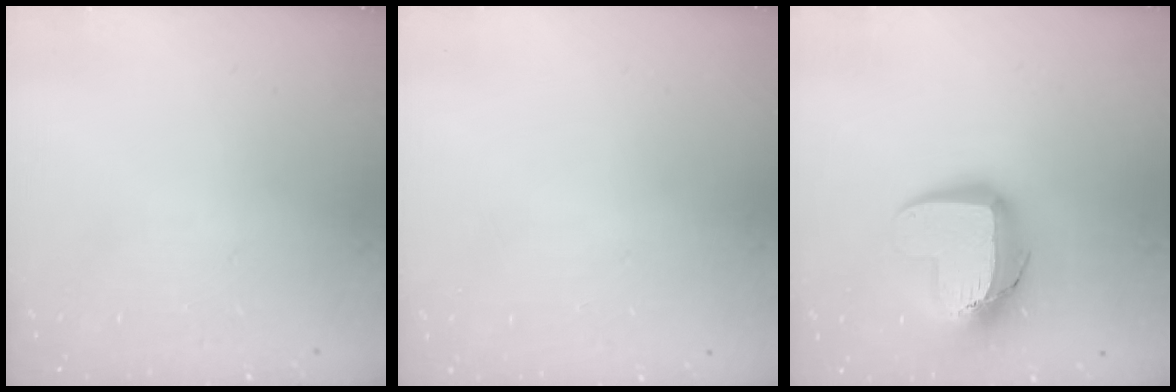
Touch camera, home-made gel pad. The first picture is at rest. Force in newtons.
{"total": 0.5, "press": 0.5, "slide": 0.1}
{"total": 14.6, "press": 14.6, "slide": 1.4}